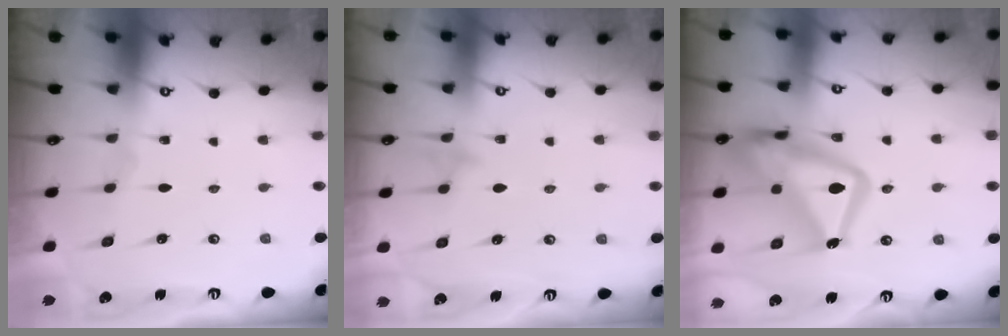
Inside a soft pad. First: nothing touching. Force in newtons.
{"total": 8.0, "press": 7.9, "slide": 0.8}
{"total": 19.5, "press": 19.4, "slide": 1.7}